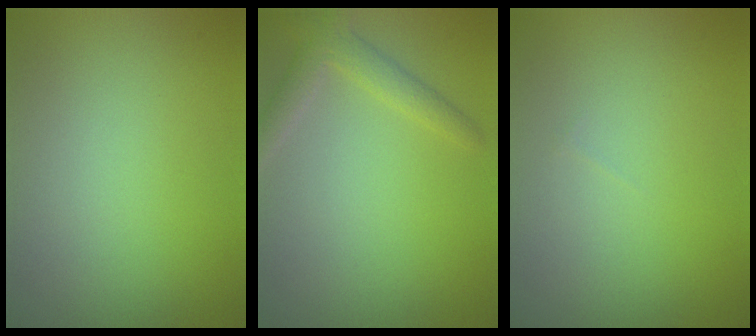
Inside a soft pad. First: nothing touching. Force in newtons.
{"total": 2.4, "press": 2.4, "slide": 0.1}
{"total": 0.0}